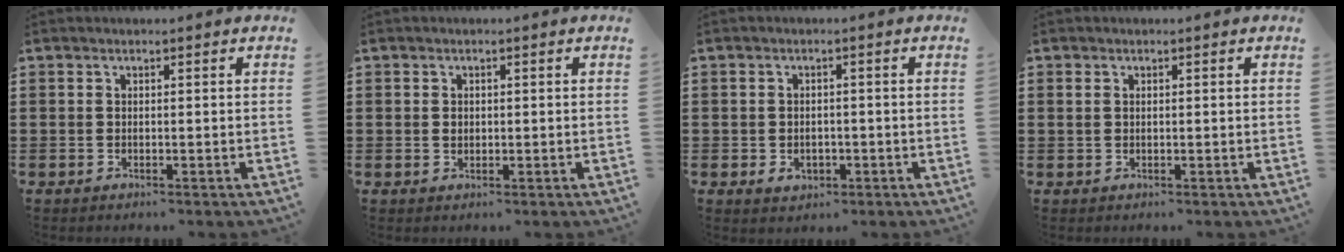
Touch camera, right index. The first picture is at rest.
{"total": 1.0, "force": [0.0, 0.6, 0.8], "torque": [-0.017, 0.002, -0.001]}
{"total": 1.9, "force": [-0.6, 1.5, 1.0], "torque": [-0.022, 0.005, -0.013]}
{"total": 0.9, "force": [0.3, 0.6, 0.5], "torque": [-0.012, 0.005, 0.005]}